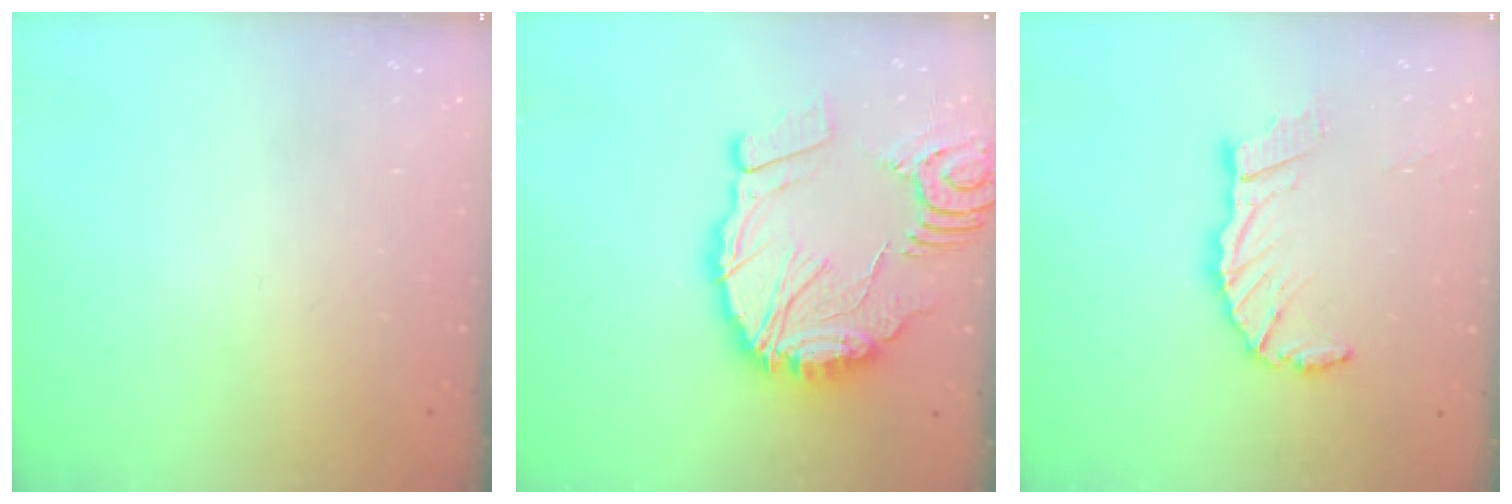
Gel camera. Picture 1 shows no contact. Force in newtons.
{"total": 18.0, "press": 17.9, "slide": 2.3}
{"total": 11.4, "press": 11.2, "slide": 1.9}